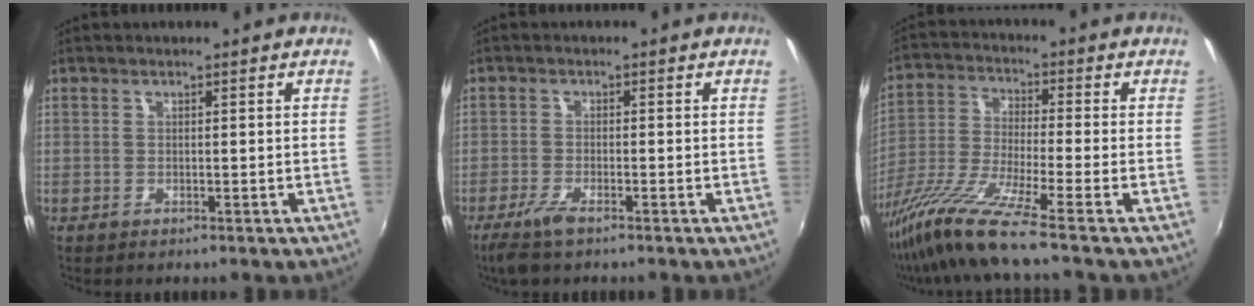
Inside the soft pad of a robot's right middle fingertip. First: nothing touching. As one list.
[{"total": 4.3, "force": [-3.0, 0.7, 3.0], "torque": [-0.075, -0.009, -0.059]}, {"total": 13.0, "force": [-10.1, -1.6, 8.1], "torque": [-0.168, -0.031, -0.193]}]